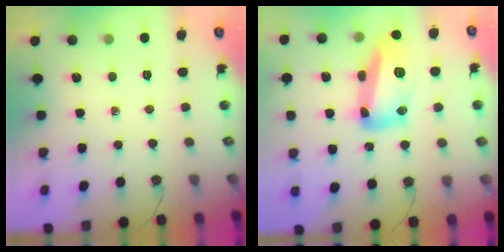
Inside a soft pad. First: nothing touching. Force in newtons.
{"total": 17.2, "press": 17.2, "slide": 0.9}